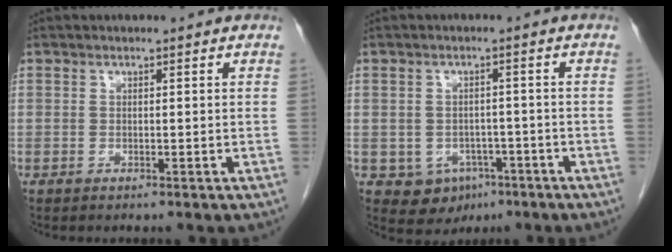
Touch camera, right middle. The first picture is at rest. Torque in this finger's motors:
{"motor_torque": [0.40, -0.29, 0.04, -0.01]}